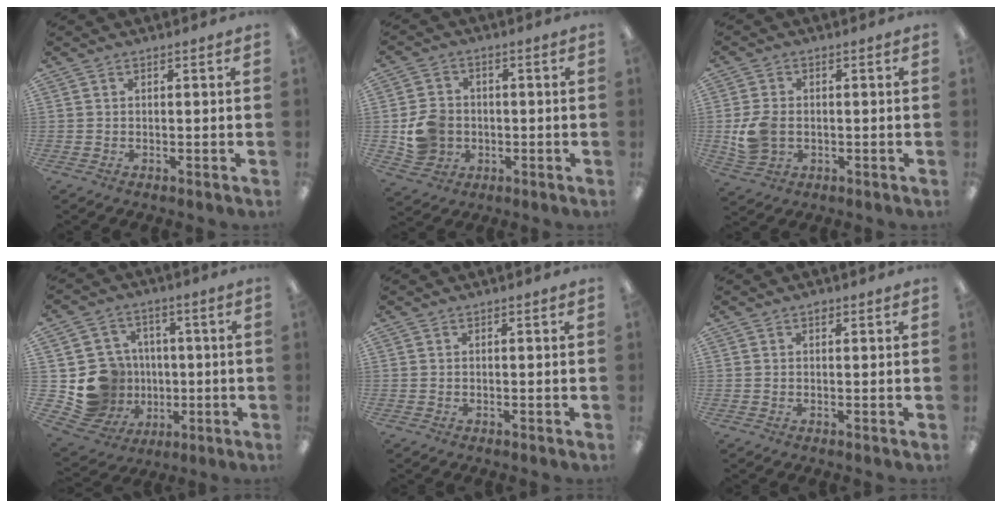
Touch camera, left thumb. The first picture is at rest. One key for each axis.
{"total": 8.4, "fx": -1.0, "fy": 7.7, "fz": 3.3, "tx": -0.071, "ty": 0.016, "tz": -0.013}
{"total": 7.3, "fx": -0.8, "fy": 5.6, "fz": 4.7, "tx": -0.098, "ty": 0.005, "tz": -0.014}
{"total": 14.0, "fx": -1.0, "fy": 13.5, "fz": 3.4, "tx": -0.094, "ty": 0.012, "tz": 0.014}
{"total": 0.0}
{"total": 0.9, "fx": 0.6, "fy": 0.6, "fz": 0.5, "tx": -0.003, "ty": -0.001, "tz": 0.008}